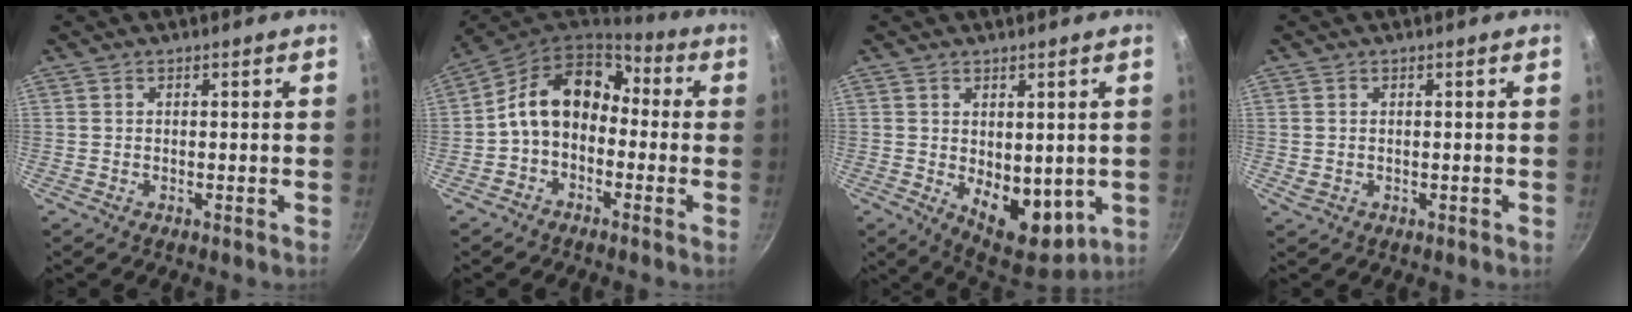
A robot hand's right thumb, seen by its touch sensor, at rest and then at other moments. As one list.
[{"total": 12.7, "force": [-0.5, 9.4, 8.5], "torque": [-0.115, 0.049, -0.030]}, {"total": 11.0, "force": [-0.6, 6.7, 8.7], "torque": [-0.089, -0.025, 0.008]}, {"total": 1.2, "force": [0.0, 0.9, 0.7], "torque": [-0.010, 0.000, 0.003]}]